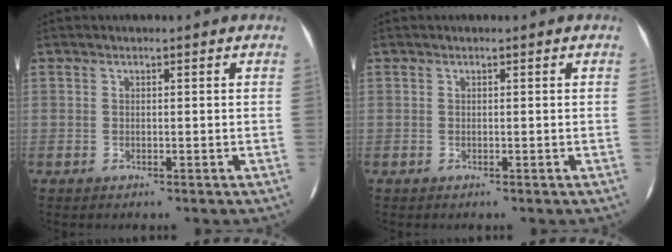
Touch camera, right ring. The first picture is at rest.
{"total": 0.0}